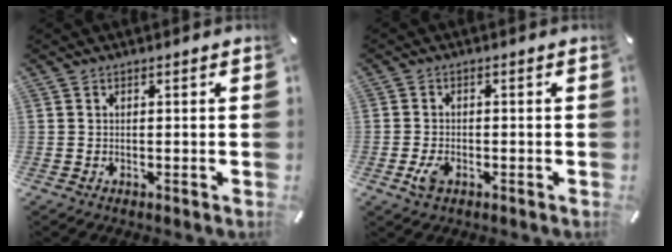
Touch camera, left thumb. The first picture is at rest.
{"total": 3.4, "force": [-1.5, 2.1, 2.3], "torque": [-0.058, -0.001, -0.029]}